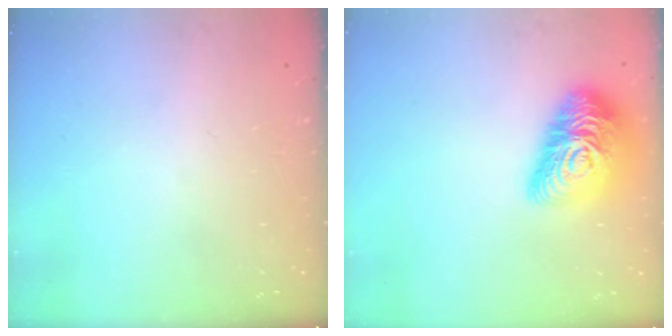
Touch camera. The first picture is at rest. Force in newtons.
{"total": 19.5, "press": 19.5, "slide": 1.0}